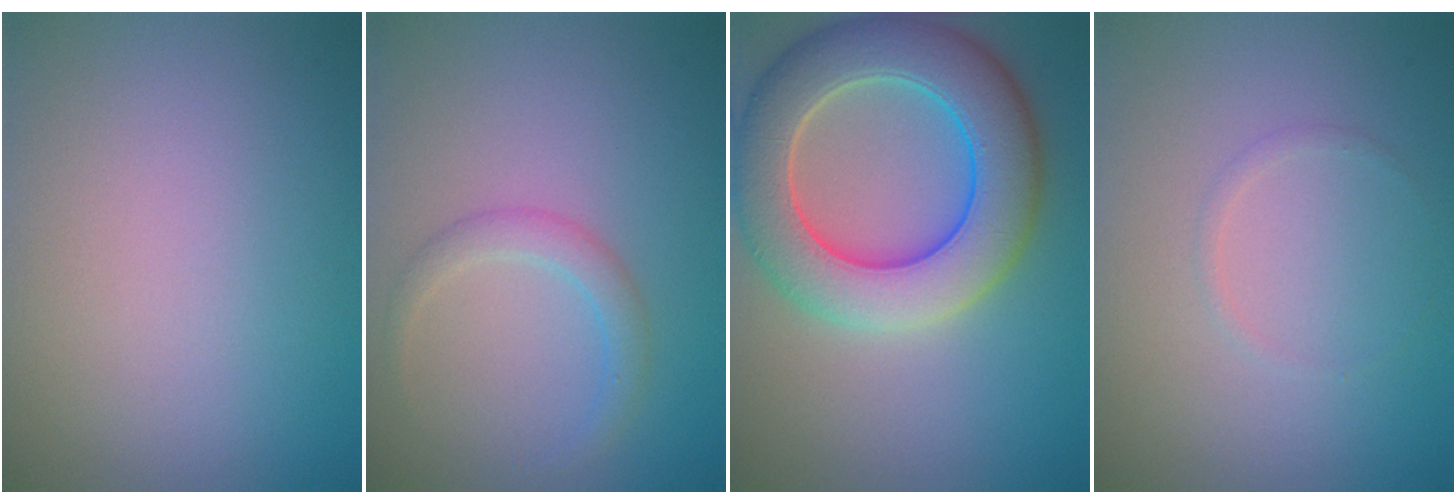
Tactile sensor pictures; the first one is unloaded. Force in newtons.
{"total": 1.9, "press": 1.9, "slide": 0.2}
{"total": 9.6, "press": 9.6, "slide": 0.4}
{"total": 0.6, "press": 0.6, "slide": 0.0}